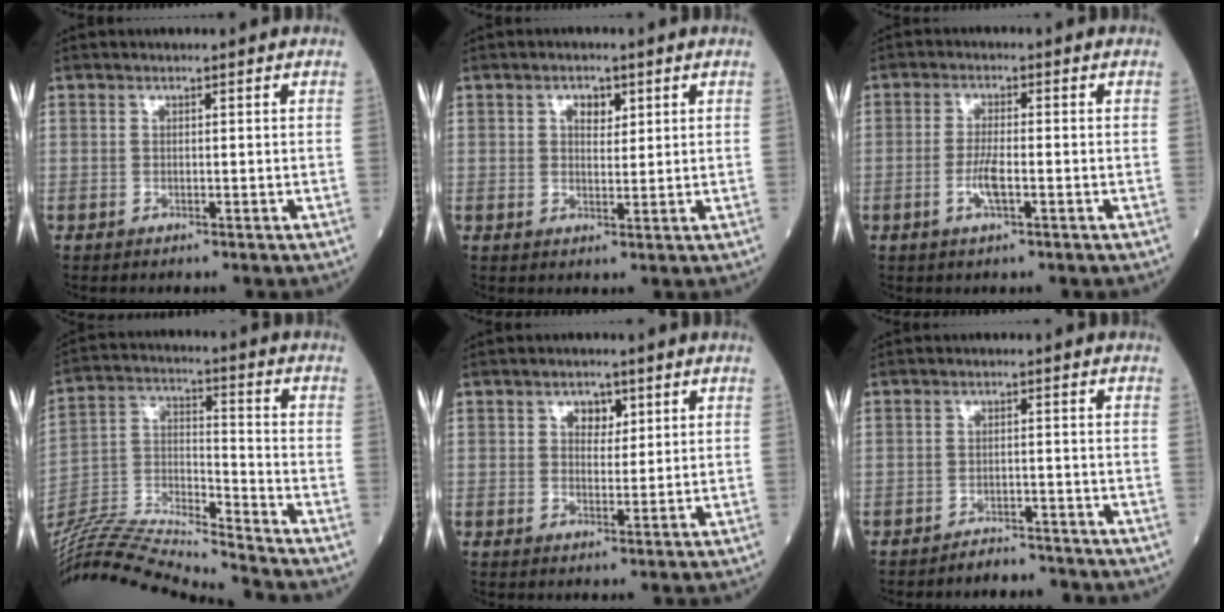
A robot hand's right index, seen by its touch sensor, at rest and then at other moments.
{"total": 2.9, "force": [1.3, 1.6, 2.0], "torque": [-0.029, 0.003, 0.020]}
{"total": 3.8, "force": [-1.3, 0.6, 3.5], "torque": [-0.073, -0.002, -0.025]}
{"total": 20.4, "force": [-19.5, -1.0, 6.1], "torque": [-0.123, 0.001, -0.342]}
{"total": 3.1, "force": [1.4, 2.0, 1.9], "torque": [-0.024, 0.004, 0.021]}
{"total": 3.6, "force": [-3.4, 0.9, 0.1], "torque": [0.000, -0.001, -0.053]}